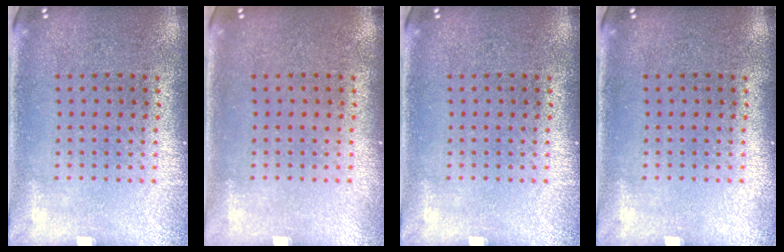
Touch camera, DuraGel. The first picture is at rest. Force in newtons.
{"total": 0.0}
{"total": 0.0}
{"total": 0.0}